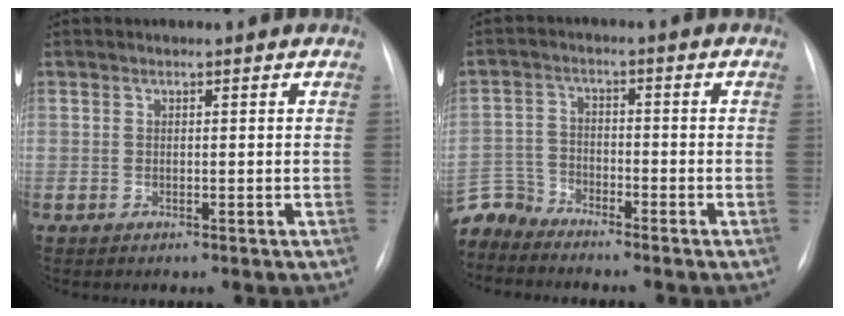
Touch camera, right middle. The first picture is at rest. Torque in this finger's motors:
{"motor_torque": [-0.03, -0.10, 0.00, -0.02]}